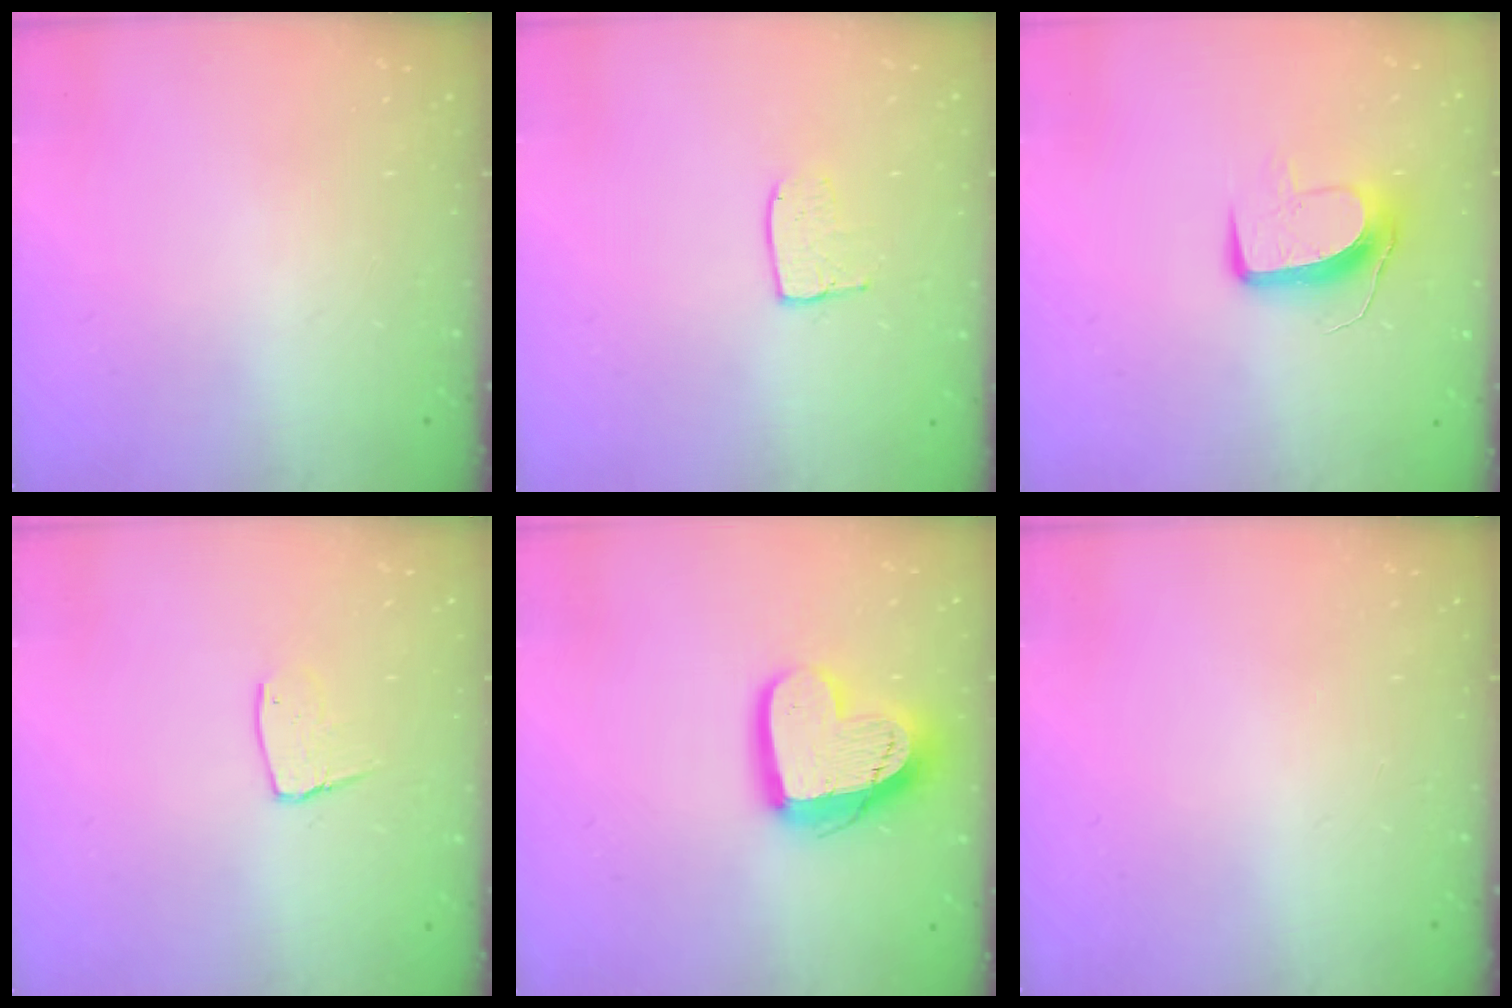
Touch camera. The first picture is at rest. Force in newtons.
{"total": 6.3, "press": 6.3, "slide": 0.4}
{"total": 9.7, "press": 9.7, "slide": 0.5}
{"total": 7.0, "press": 7.0, "slide": 0.5}
{"total": 16.7, "press": 16.6, "slide": 1.4}
{"total": 0.0}